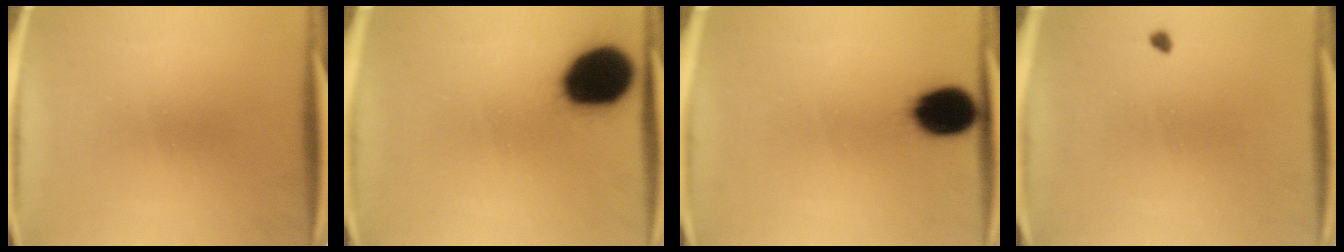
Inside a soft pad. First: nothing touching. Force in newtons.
{"total": 19.2}
{"total": 11.1}
{"total": 0.7}